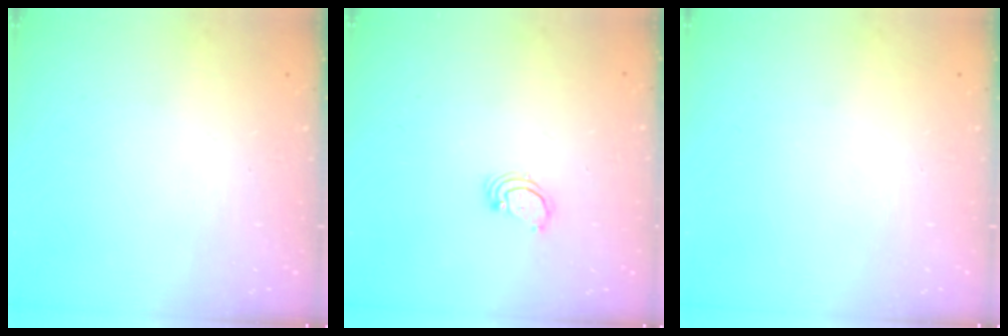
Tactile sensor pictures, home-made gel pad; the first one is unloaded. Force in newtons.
{"total": 2.5, "press": 2.5, "slide": 0.2}
{"total": 0.0}